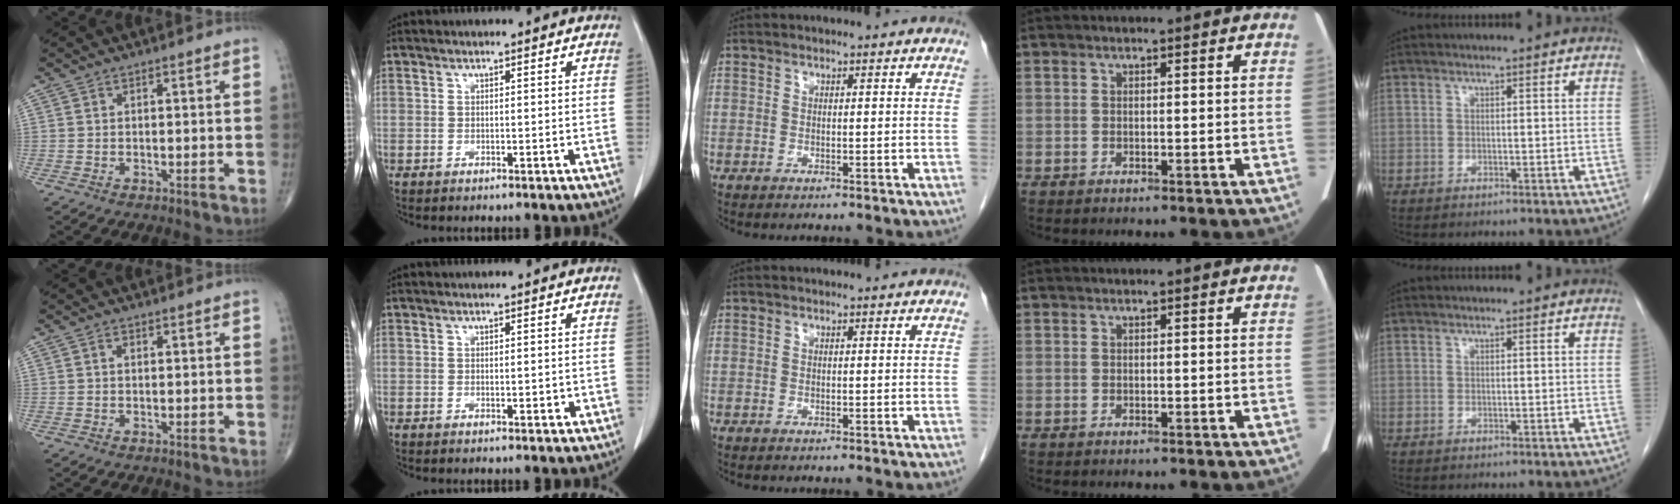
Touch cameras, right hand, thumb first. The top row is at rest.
{"thumb": {"total": 0.8, "force": [0.3, 0.5, 0.5], "torque": [-0.011, 0.001, 0.004]}, "index": {"total": 0.9, "force": [-0.1, 0.3, 0.8], "torque": [-0.012, -0.002, 0.002]}}